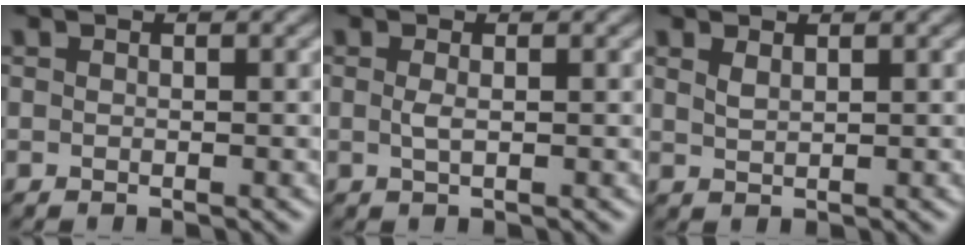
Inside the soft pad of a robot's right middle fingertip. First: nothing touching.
{"total": 0.9, "force": [0.1, 0.2, 0.9], "torque": [-0.020, -0.001, 0.001]}
{"total": 1.1, "force": [0.8, 0.3, 0.6], "torque": [-0.017, -0.001, 0.019]}